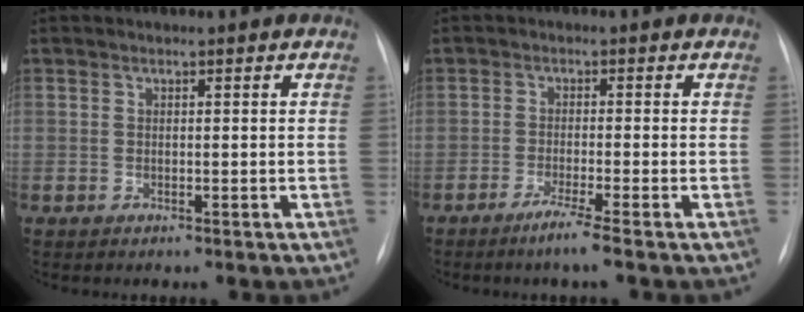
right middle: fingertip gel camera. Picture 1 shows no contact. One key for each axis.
{"total": 3.3, "fx": -2.2, "fy": -0.9, "fz": 2.3, "tx": -0.047, "ty": -0.012, "tz": -0.045}